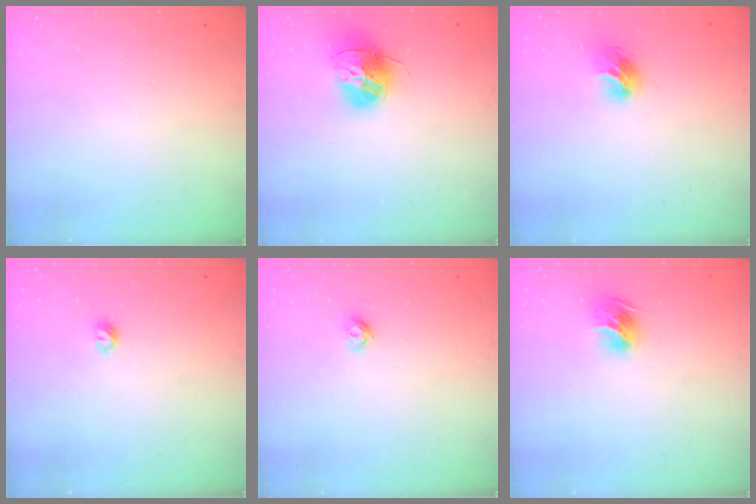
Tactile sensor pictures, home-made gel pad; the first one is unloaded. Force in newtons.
{"total": 14.6, "press": 14.5, "slide": 1.3}
{"total": 9.5, "press": 9.5, "slide": 0.4}
{"total": 3.4, "press": 3.4, "slide": 0.5}
{"total": 4.6, "press": 4.5, "slide": 0.6}
{"total": 10.3, "press": 10.3, "slide": 0.6}